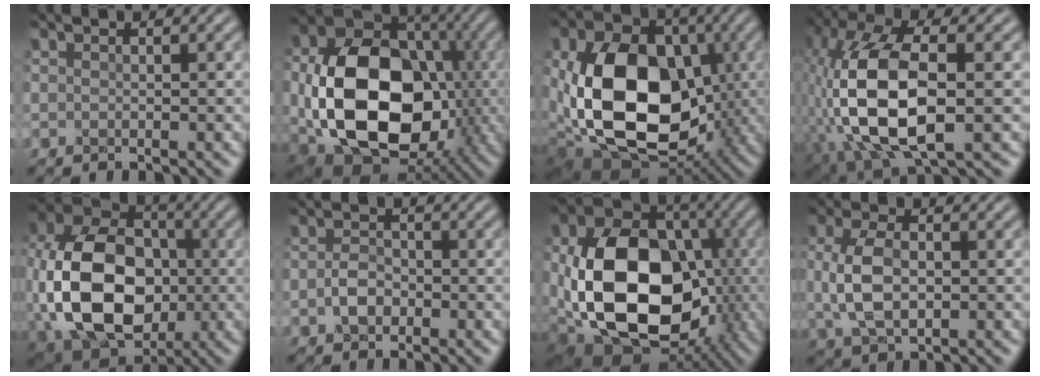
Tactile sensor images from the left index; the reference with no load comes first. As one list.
[{"total": 15.6, "force": [-2.4, 11.0, 10.8], "torque": [-0.196, -0.021, -0.052]}, {"total": 16.1, "force": [-1.9, 11.1, 11.6], "torque": [-0.227, -0.023, -0.043]}, {"total": 12.6, "force": [-2.6, 5.7, 11.0], "torque": [-0.238, 0.004, -0.057]}, {"total": 14.3, "force": [-2.1, 10.1, 9.9], "torque": [-0.208, -0.014, -0.043]}, {"total": 2.2, "force": [-1.2, 1.4, 1.2], "torque": [-0.022, 0.001, -0.029]}, {"total": 16.8, "force": [-2.3, 12.0, 11.5], "torque": [-0.219, -0.032, -0.037]}, {"total": 4.9, "force": [-0.5, 2.7, 4.0], "torque": [-0.088, 0.001, -0.010]}]